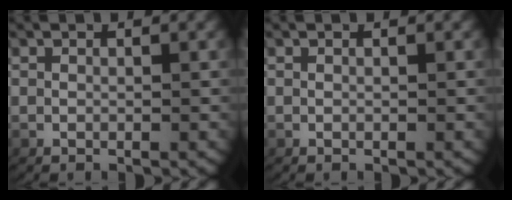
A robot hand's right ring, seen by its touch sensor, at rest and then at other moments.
{"total": 0.0}